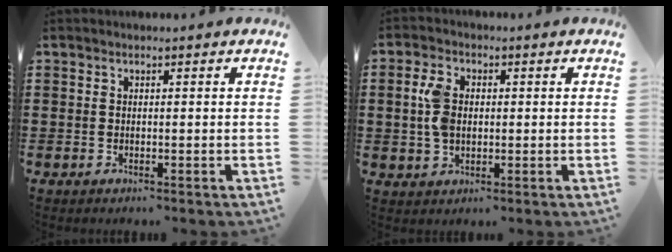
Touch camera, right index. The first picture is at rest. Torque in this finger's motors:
{"motor_torque": [0.99, 0.51, 0.18, 0.11]}